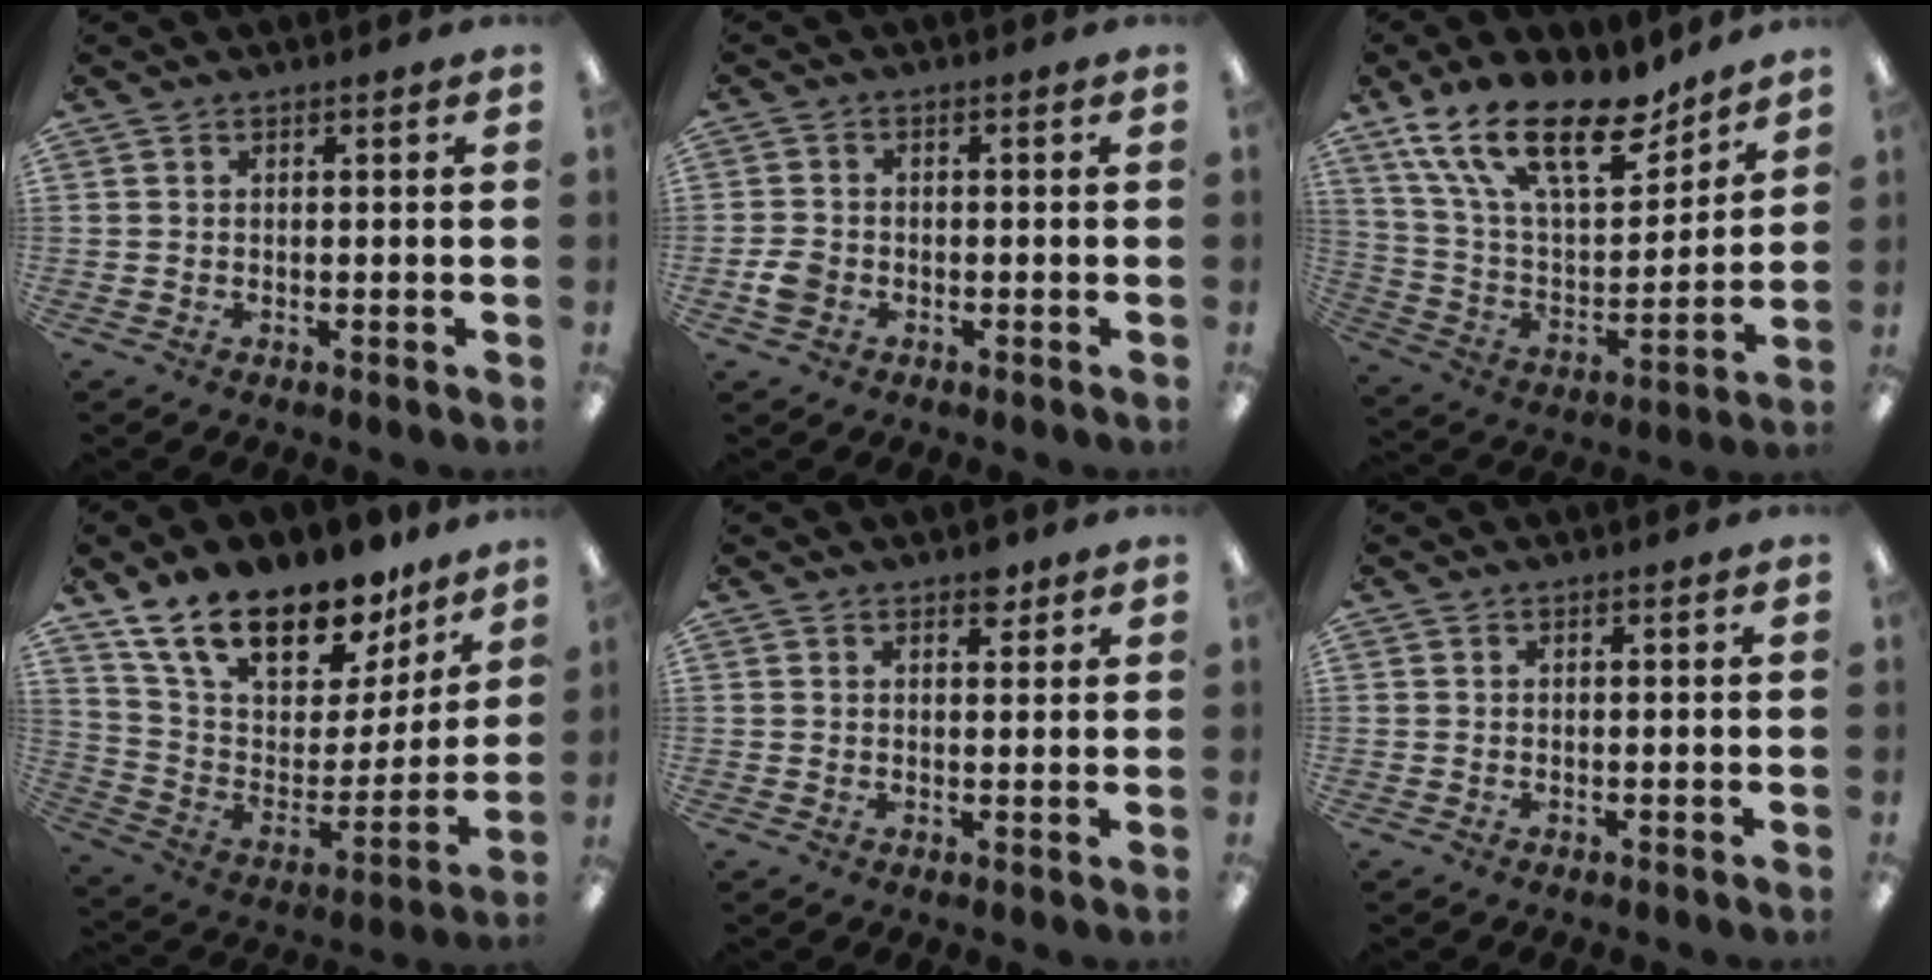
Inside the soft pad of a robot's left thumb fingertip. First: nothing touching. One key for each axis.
{"total": 3.6, "fx": -1.2, "fy": 2.9, "fz": 1.8, "tx": -0.035, "ty": 0.006, "tz": -0.023}
{"total": 22.1, "fx": 15.3, "fy": 8.8, "fz": 13.3, "tx": -0.238, "ty": -0.094, "tz": 0.266}
{"total": 21.7, "fx": 16.7, "fy": 9.3, "fz": 10.4, "tx": -0.174, "ty": -0.113, "tz": 0.296}
{"total": 3.2, "fx": 2.3, "fy": 1.7, "fz": 1.4, "tx": 0.002, "ty": -0.011, "tz": 0.036}
{"total": 0.0}